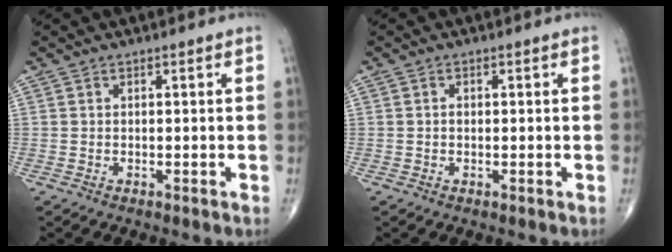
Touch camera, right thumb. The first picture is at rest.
{"total": 1.0, "force": [0.0, 0.8, 0.6], "torque": [-0.007, 0.003, -0.001]}